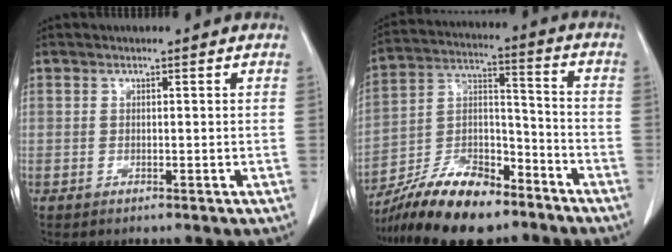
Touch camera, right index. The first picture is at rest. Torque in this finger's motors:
{"motor_torque": [0.72, -0.58, 0.36, 0.14]}